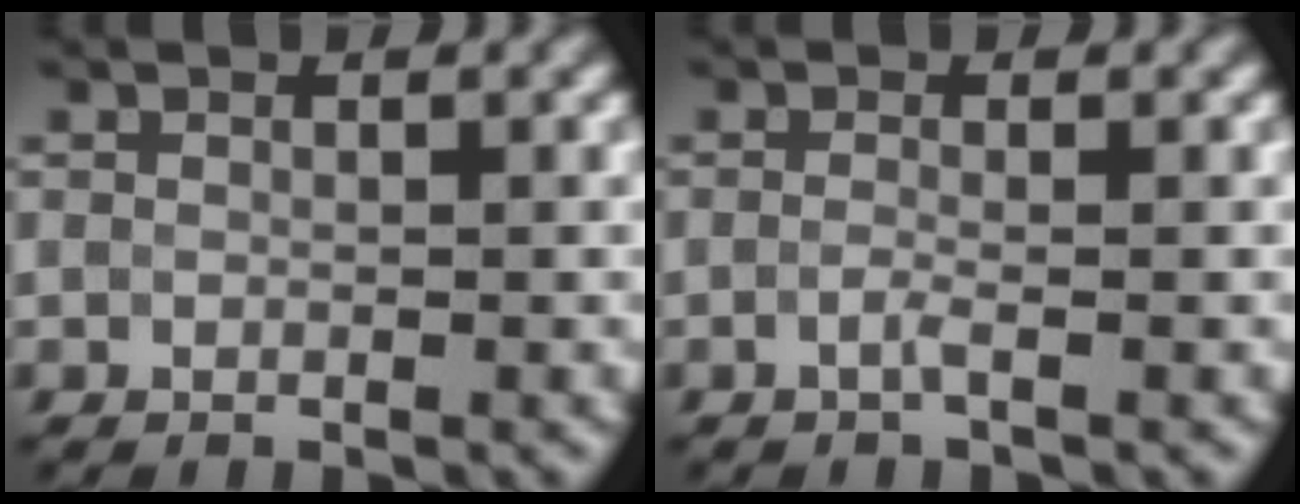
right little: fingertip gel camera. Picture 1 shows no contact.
{"total": 0.7, "force": [-0.7, 0.0, 0.2], "torque": [-0.004, -0.003, -0.017]}